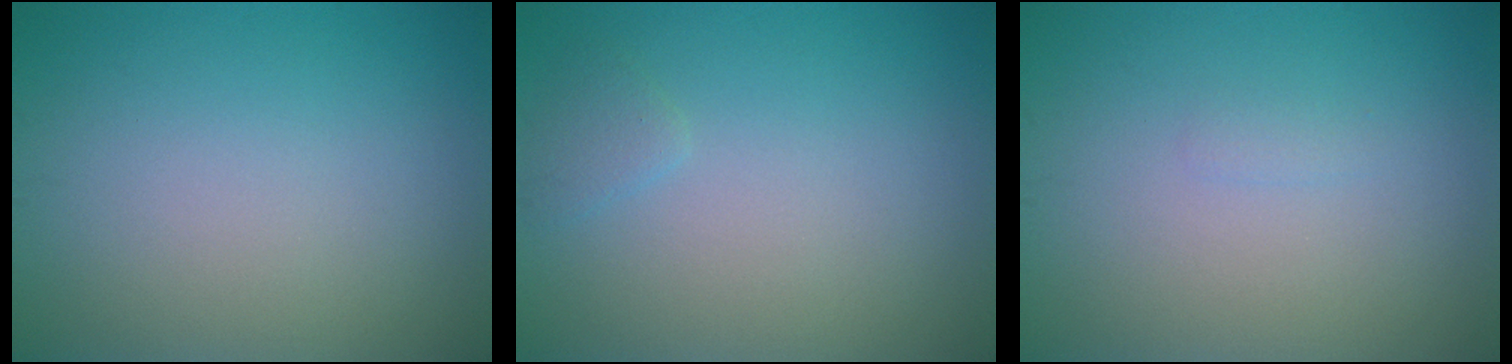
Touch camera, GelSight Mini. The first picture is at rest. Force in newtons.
{"total": 0.9, "press": 0.9, "slide": 0.1}
{"total": 0.5, "press": 0.5, "slide": 0.1}